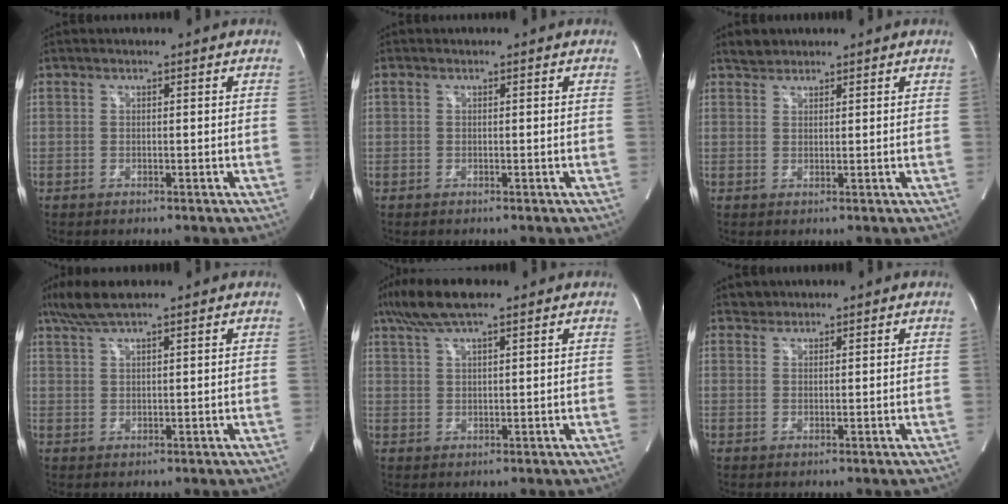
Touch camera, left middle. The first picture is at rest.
{"total": 0.0}
{"total": 1.9, "force": [1.7, 0.9, 0.0], "torque": [-0.002, 0.009, 0.029]}
{"total": 5.3, "force": [4.2, 0.4, 3.2], "torque": [-0.071, 0.022, 0.082]}
{"total": 7.7, "force": [5.5, 1.4, 5.1], "torque": [-0.104, 0.027, 0.100]}
{"total": 1.3, "force": [1.1, 0.6, -0.3], "torque": [0.007, 0.005, 0.016]}